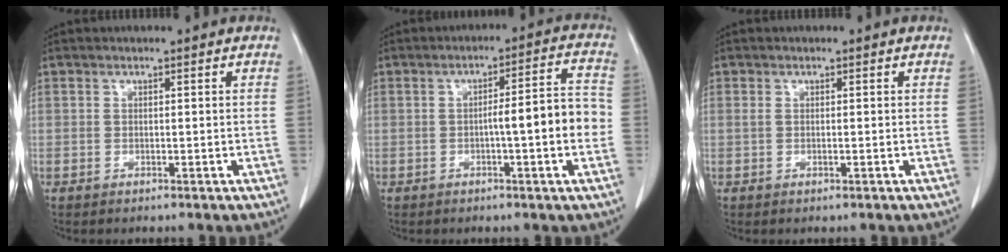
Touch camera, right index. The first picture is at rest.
{"total": 8.1, "force": [-1.5, 0.4, 8.0], "torque": [-0.108, 0.018, -0.023]}
{"total": 0.7, "force": [0.2, 0.2, 0.7], "torque": [-0.019, 0.002, 0.007]}